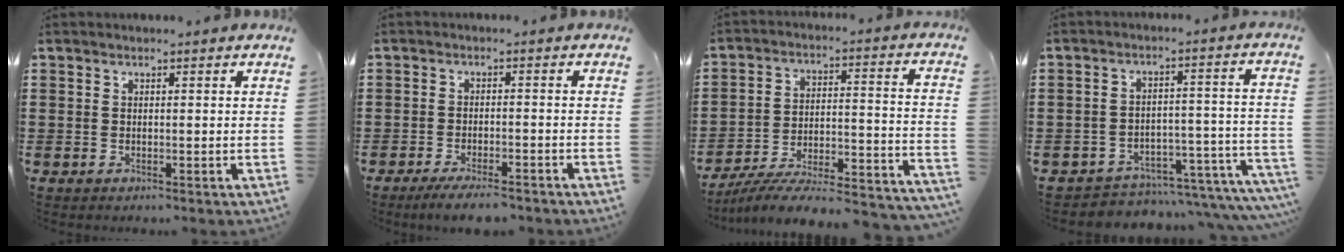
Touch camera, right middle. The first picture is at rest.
{"total": 3.6, "force": [-3.3, 0.3, 1.6], "torque": [-0.034, -0.006, -0.063]}
{"total": 6.6, "force": [-5.9, 0.3, 2.8], "torque": [-0.043, -0.006, -0.119]}
{"total": 4.5, "force": [-4.2, 1.3, 1.0], "torque": [-0.020, 0.005, -0.084]}